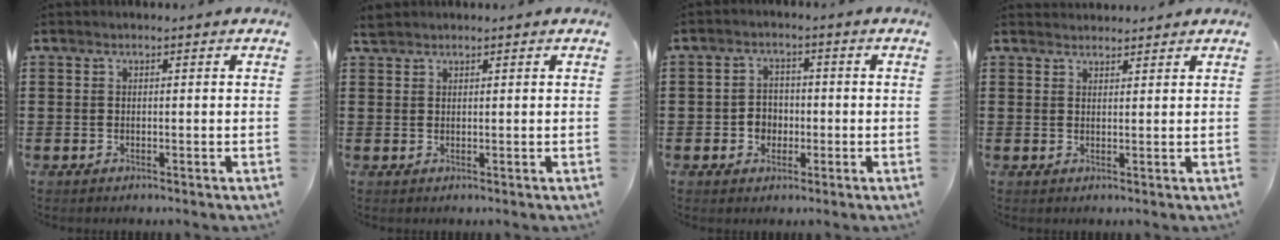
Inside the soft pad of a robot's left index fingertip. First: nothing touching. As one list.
[{"total": 1.4, "force": [1.2, 0.4, 0.5], "torque": [-0.013, 0.001, 0.024]}, {"total": 3.3, "force": [-0.9, 2.8, 1.4], "torque": [-0.035, 0.004, -0.021]}, {"total": 1.7, "force": [1.6, 0.4, -0.1], "torque": [-0.002, 0.003, 0.033]}]